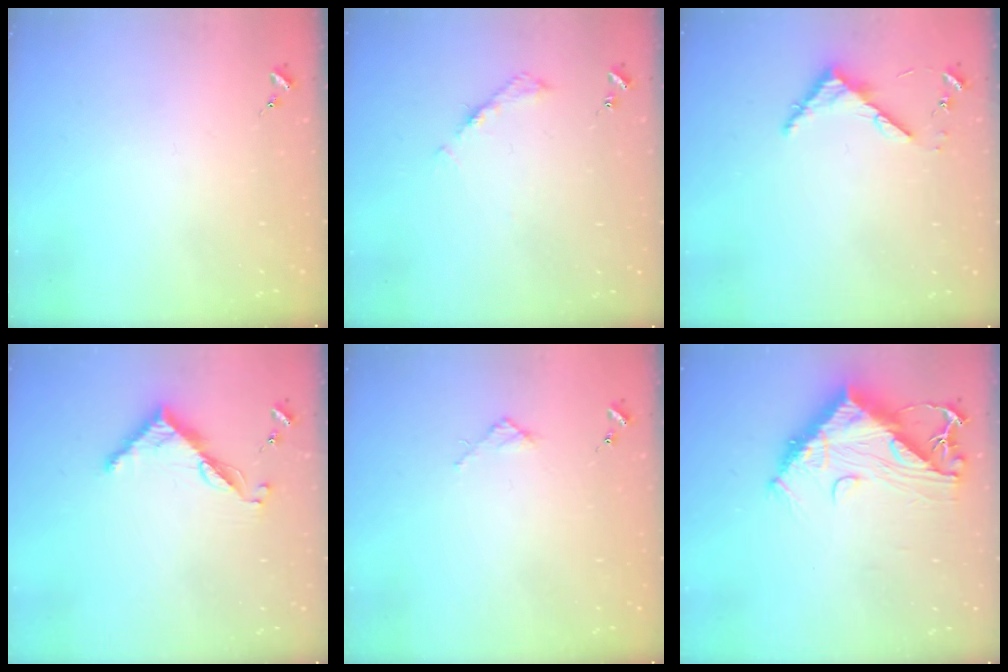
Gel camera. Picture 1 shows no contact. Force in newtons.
{"total": 5.3, "press": 5.3, "slide": 0.5}
{"total": 4.6, "press": 4.6, "slide": 0.4}
{"total": 7.6, "press": 7.5, "slide": 0.6}
{"total": 2.7, "press": 2.7, "slide": 0.3}
{"total": 14.1, "press": 14.0, "slide": 1.3}